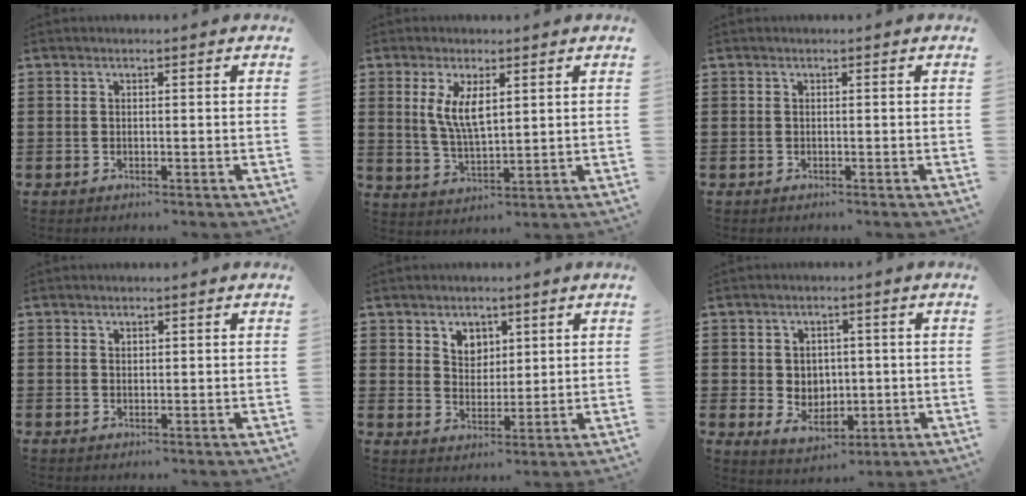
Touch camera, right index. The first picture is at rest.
{"total": 5.7, "force": [1.7, 2.1, 5.0], "torque": [-0.104, 0.004, 0.030]}
{"total": 0.0}
{"total": 0.8, "force": [0.6, 0.5, 0.2], "torque": [-0.004, 0.002, 0.013]}
{"total": 4.0, "force": [2.6, 3.1, 0.6], "torque": [-0.027, 0.009, 0.047]}
{"total": 3.9, "force": [0.3, 3.5, 1.6], "torque": [-0.029, 0.005, 0.000]}